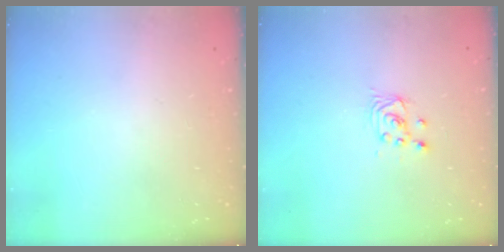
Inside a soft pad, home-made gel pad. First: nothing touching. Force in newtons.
{"total": 2.5, "press": 2.5, "slide": 0.2}